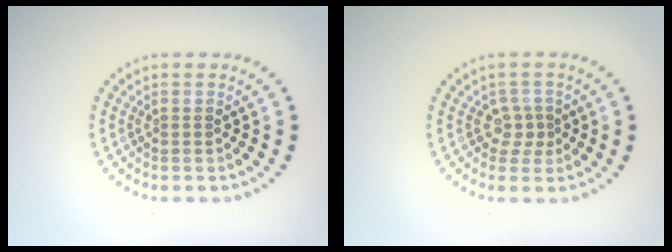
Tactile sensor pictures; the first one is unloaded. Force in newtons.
{"total": 2.0, "press": 1.5, "slide": 1.2}